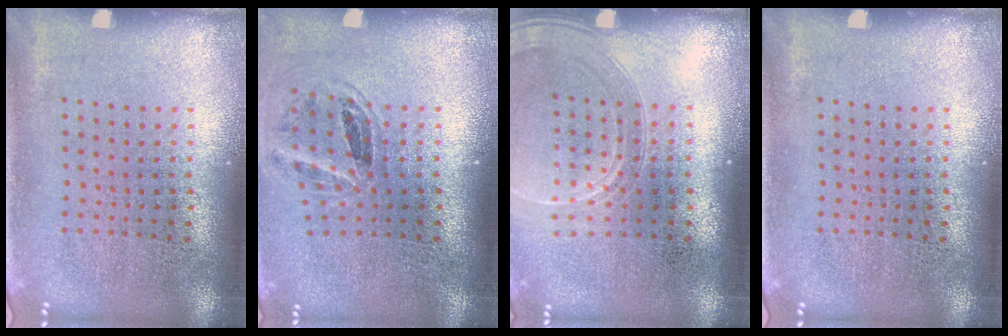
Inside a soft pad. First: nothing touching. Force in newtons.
{"total": 1.1, "press": 1.0, "slide": 0.3}
{"total": 1.7, "press": 1.6, "slide": 0.7}
{"total": 0.0}